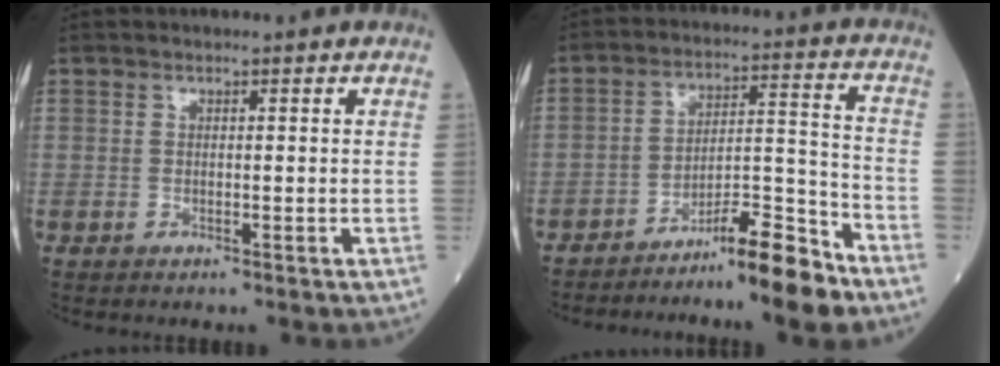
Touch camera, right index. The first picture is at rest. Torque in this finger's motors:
{"motor_torque": [0.74, -0.83, -0.09, -0.20]}